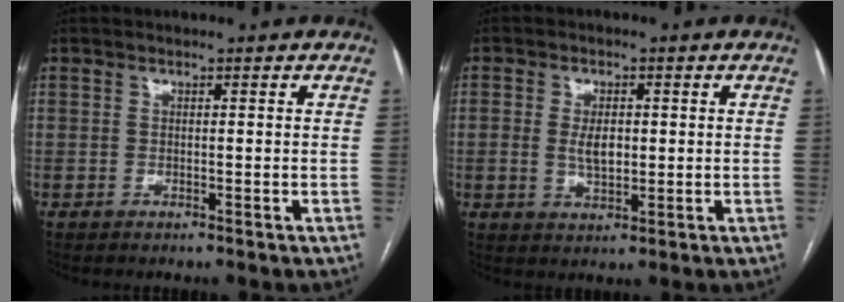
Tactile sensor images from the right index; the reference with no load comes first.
{"total": 4.3, "force": [0.3, 2.4, 3.5], "torque": [-0.072, 0.005, 0.014]}